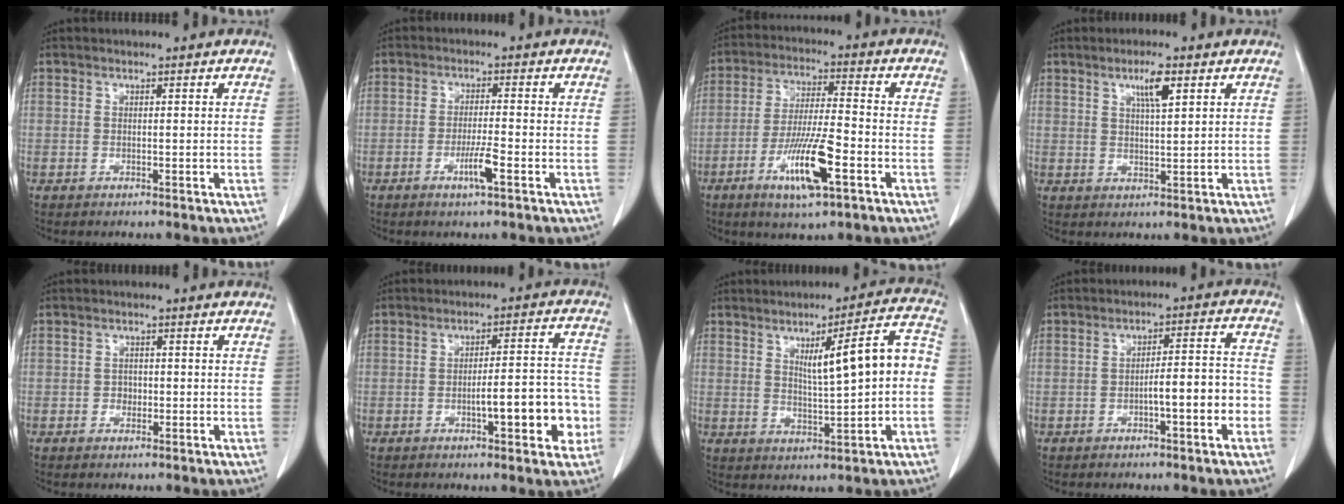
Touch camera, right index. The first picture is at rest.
{"total": 4.1, "force": [-1.9, 0.0, 3.6], "torque": [-0.068, -0.006, -0.036]}
{"total": 11.3, "force": [-4.9, 1.5, 10.1], "torque": [-0.190, -0.013, -0.086]}
{"total": 4.3, "force": [2.2, 0.5, 3.7], "torque": [-0.065, -0.001, 0.038]}
{"total": 1.2, "force": [-0.4, 1.0, 0.6], "torque": [-0.006, 0.006, -0.005]}
{"total": 9.6, "force": [-2.9, 2.3, 8.9], "torque": [-0.116, 0.023, -0.036]}
{"total": 10.2, "force": [0.8, 1.1, 10.1], "torque": [-0.144, 0.024, 0.017]}
{"total": 7.2, "force": [-2.6, 1.1, 6.6], "torque": [-0.097, 0.026, -0.034]}